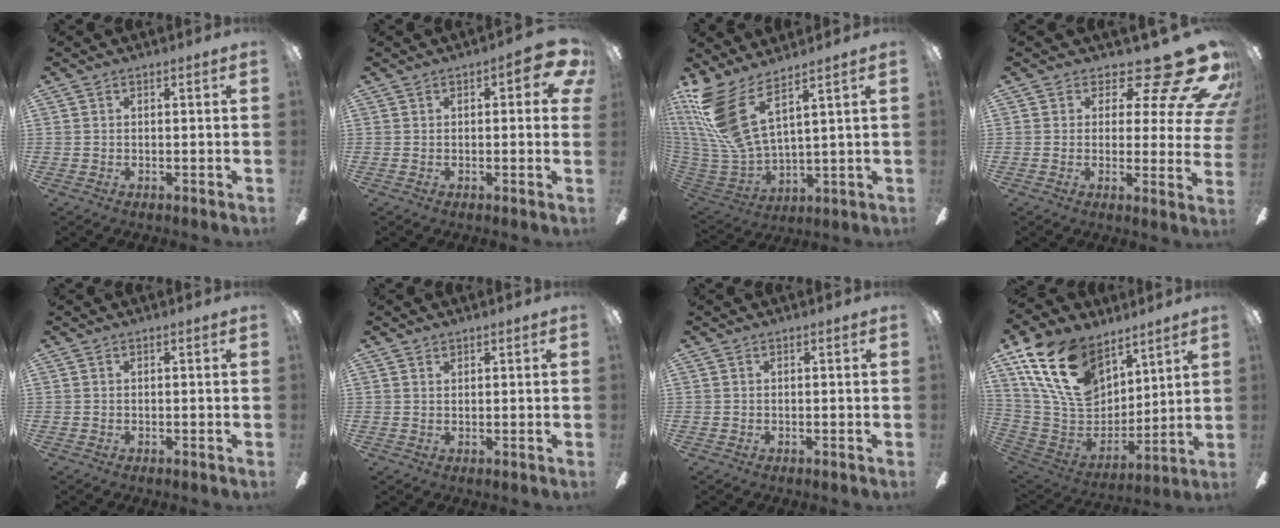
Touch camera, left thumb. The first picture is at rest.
{"total": 6.3, "force": [1.9, 2.6, 5.4], "torque": [-0.061, -0.002, 0.025]}
{"total": 16.7, "force": [8.9, 5.8, 12.9], "torque": [-0.298, -0.057, 0.150]}
{"total": 16.3, "force": [11.2, 5.8, 10.4], "torque": [-0.135, -0.087, 0.187]}
{"total": 0.0}
{"total": 1.0, "force": [0.8, 0.5, 0.4], "torque": [-0.009, 0.002, 0.015]}
{"total": 0.0}
{"total": 21.7, "force": [12.4, 13.2, 12.0], "torque": [-0.253, -0.046, 0.231]}